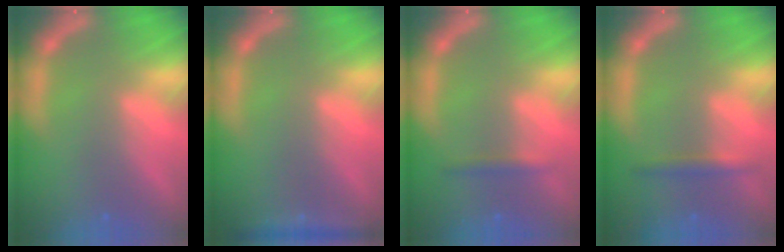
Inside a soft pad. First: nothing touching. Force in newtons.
{"total": 2.4}
{"total": 1.4}
{"total": 1.9}